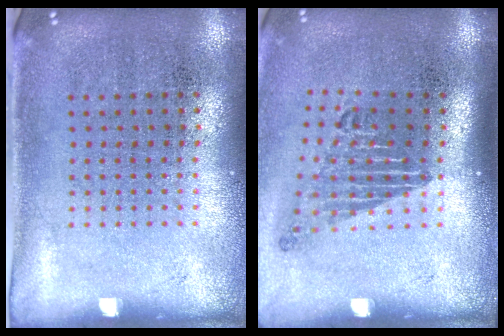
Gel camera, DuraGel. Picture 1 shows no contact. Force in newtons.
{"total": 1.8, "press": 1.3, "slide": 1.3}